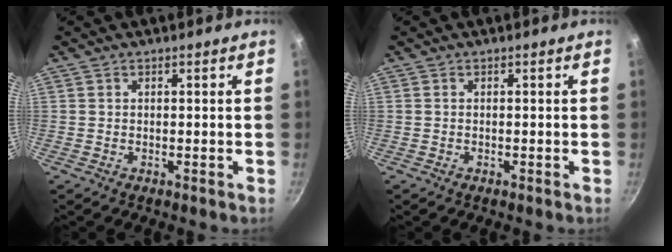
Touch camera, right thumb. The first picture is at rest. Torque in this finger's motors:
{"motor_torque": [0.06, -0.10, -0.35, -0.22, 0.00]}